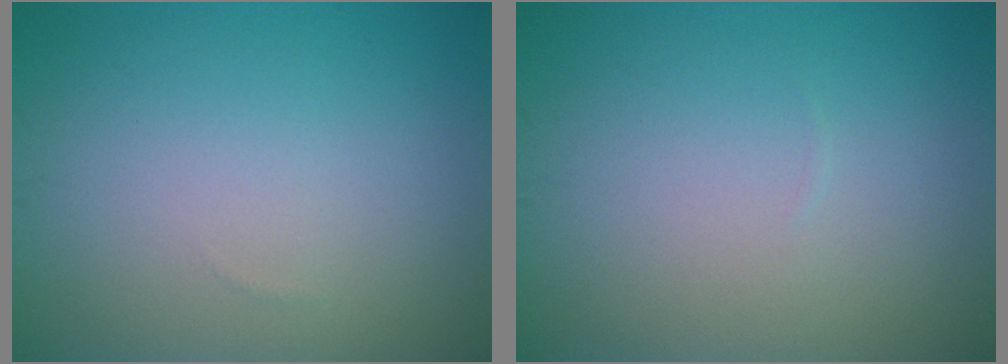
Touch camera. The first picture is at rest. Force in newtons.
{"total": 0.0}